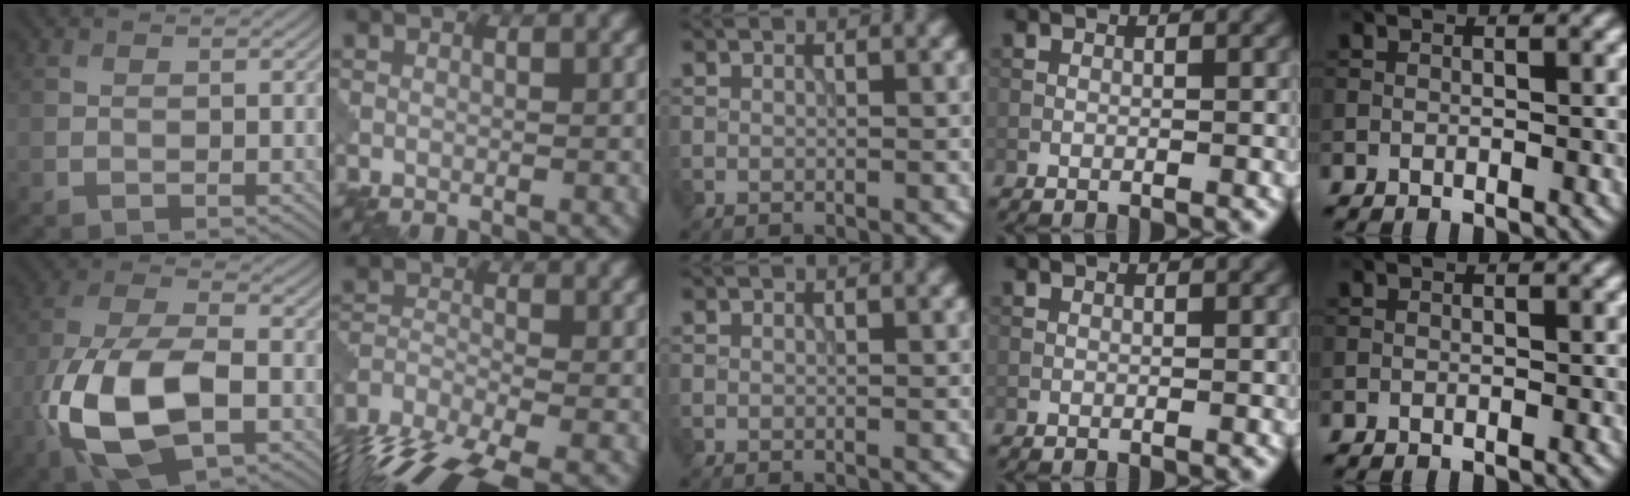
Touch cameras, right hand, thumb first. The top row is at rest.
{"thumb": {"total": 16.2, "force": [-4.8, 8.7, 12.9], "torque": [-0.290, -0.023, -0.091]}, "index": {"total": 10.0, "force": [-7.8, 3.3, 5.4], "torque": [-0.121, -0.021, -0.148]}}